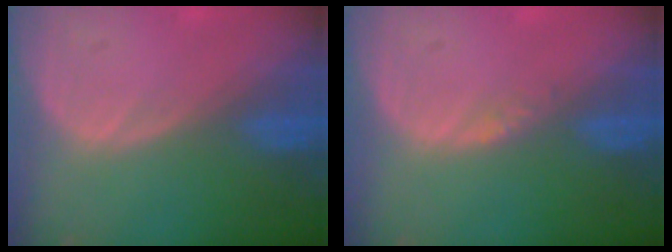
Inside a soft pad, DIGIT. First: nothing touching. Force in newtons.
{"total": 0.8, "press": 0.8, "slide": 0.1}